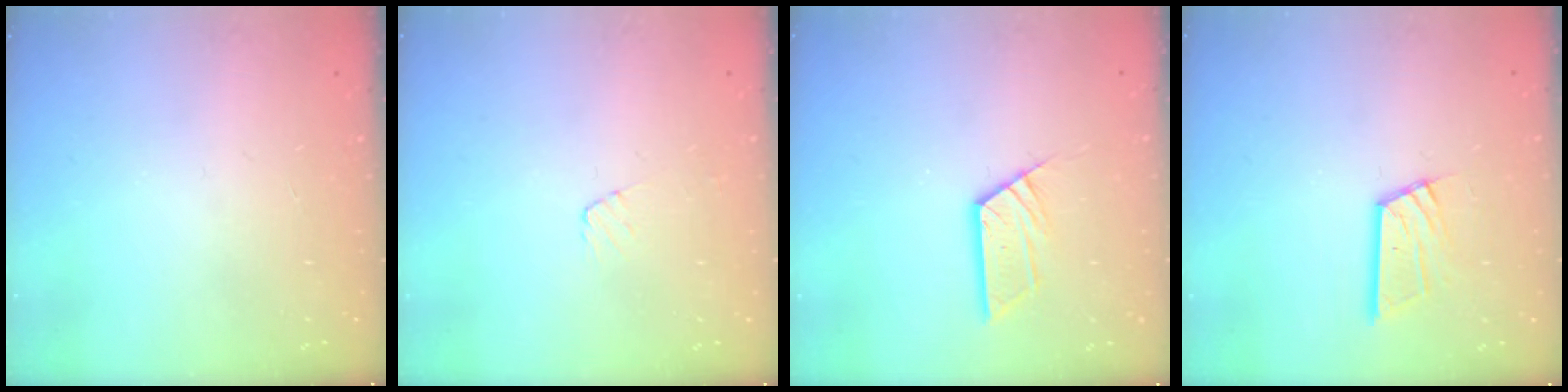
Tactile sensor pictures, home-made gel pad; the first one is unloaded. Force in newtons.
{"total": 3.9, "press": 3.9, "slide": 0.4}
{"total": 8.4, "press": 8.3, "slide": 0.4}
{"total": 11.9, "press": 11.9, "slide": 1.2}